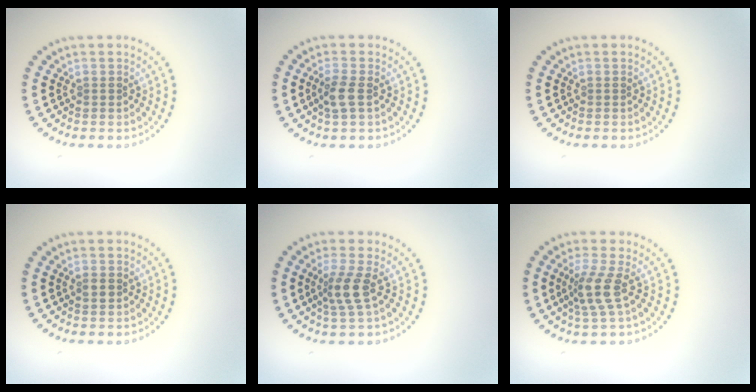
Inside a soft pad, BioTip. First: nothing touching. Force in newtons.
{"total": 1.9, "press": 1.8, "slide": 0.6}
{"total": 0.0}
{"total": 1.3, "press": 1.3, "slide": 0.1}
{"total": 2.7, "press": 2.0, "slide": 1.7}
{"total": 2.8, "press": 2.1, "slide": 1.8}